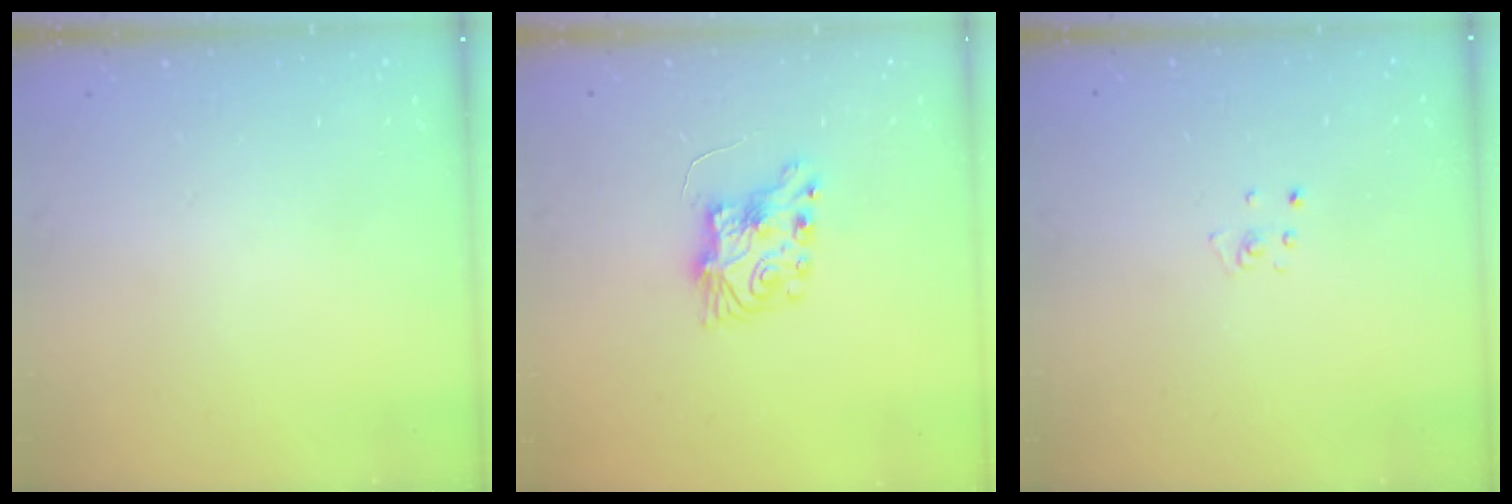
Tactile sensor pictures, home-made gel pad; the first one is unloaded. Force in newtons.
{"total": 7.8, "press": 7.7, "slide": 0.4}
{"total": 2.6, "press": 2.6, "slide": 0.3}